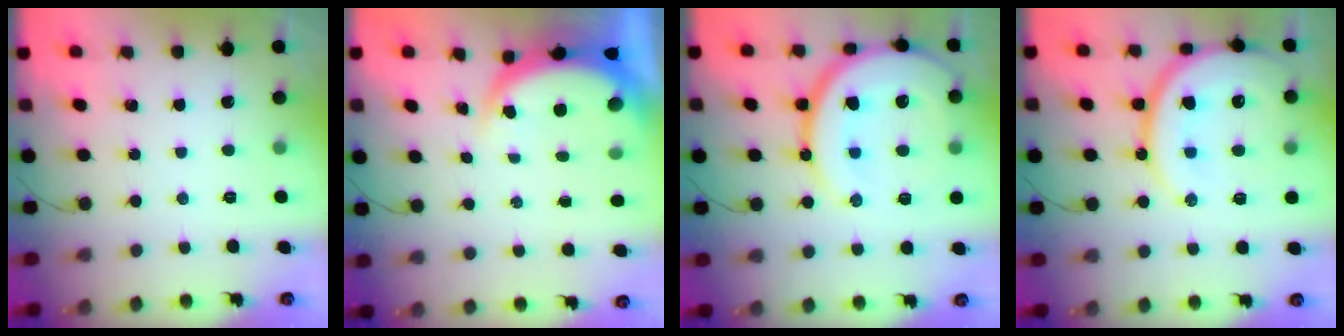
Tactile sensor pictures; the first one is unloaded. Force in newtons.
{"total": 5.3, "press": 5.2, "slide": 1.1}
{"total": 21.6, "press": 21.4, "slide": 2.9}
{"total": 18.7, "press": 18.6, "slide": 1.9}